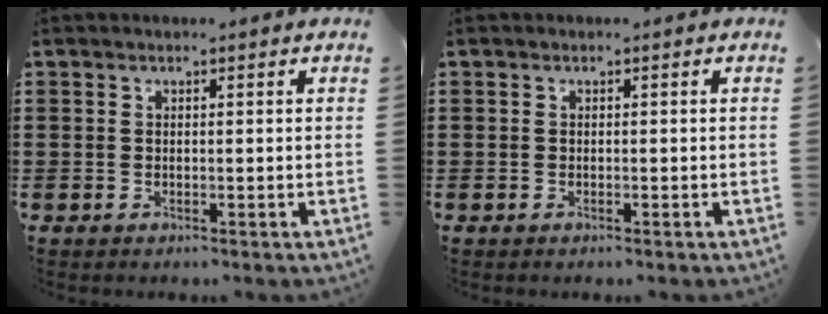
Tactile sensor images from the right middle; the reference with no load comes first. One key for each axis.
{"total": 0.0}